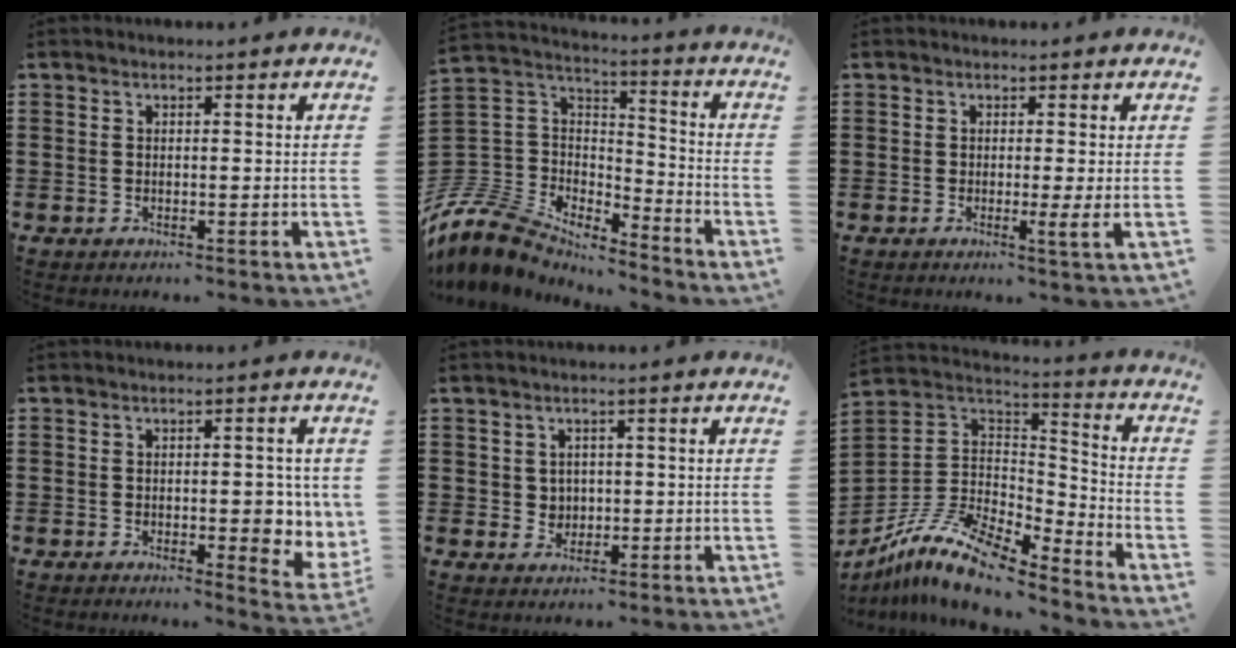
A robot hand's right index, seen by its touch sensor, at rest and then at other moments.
{"total": 10.1, "force": [-8.8, 4.3, 2.5], "torque": [-0.098, 0.002, -0.185]}
{"total": 2.5, "force": [-0.2, -0.1, 2.5], "torque": [-0.046, -0.009, -0.004]}
{"total": 5.1, "force": [0.0, 2.3, 4.6], "torque": [-0.049, -0.003, -0.007]}
{"total": 2.2, "force": [0.6, 2.1, 0.4], "torque": [-0.016, 0.011, 0.008]}
{"total": 12.9, "force": [-10.0, 4.2, 7.0], "torque": [-0.153, 0.027, -0.196]}